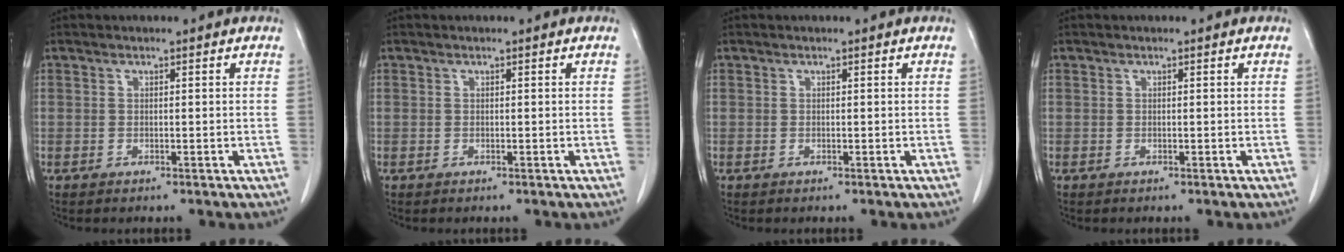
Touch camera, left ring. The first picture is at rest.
{"total": 0.0}
{"total": 0.0}
{"total": 0.0}